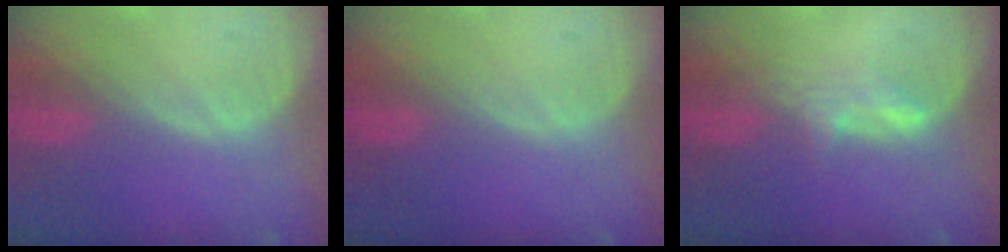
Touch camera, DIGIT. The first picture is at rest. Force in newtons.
{"total": 0.0}
{"total": 2.3, "press": 2.3, "slide": 0.4}